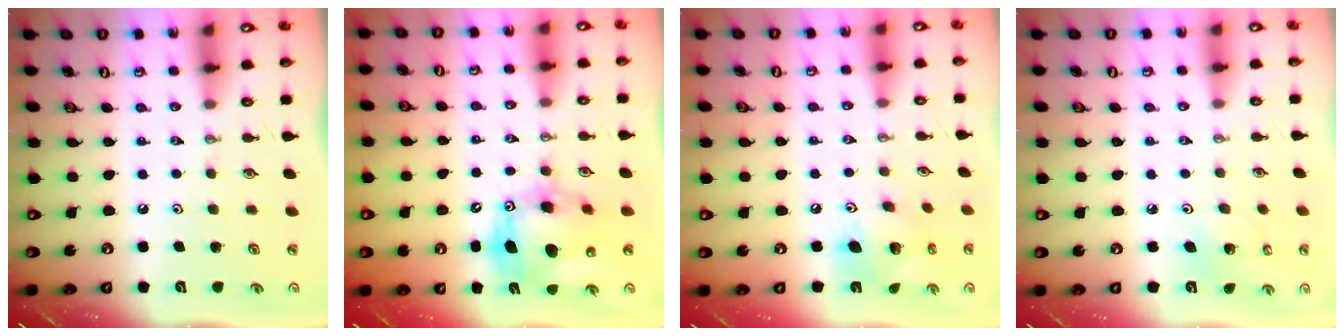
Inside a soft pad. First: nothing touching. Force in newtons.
{"total": 15.0, "press": 14.7, "slide": 2.6}
{"total": 12.2, "press": 12.1, "slide": 1.3}
{"total": 3.3, "press": 3.3, "slide": 0.2}